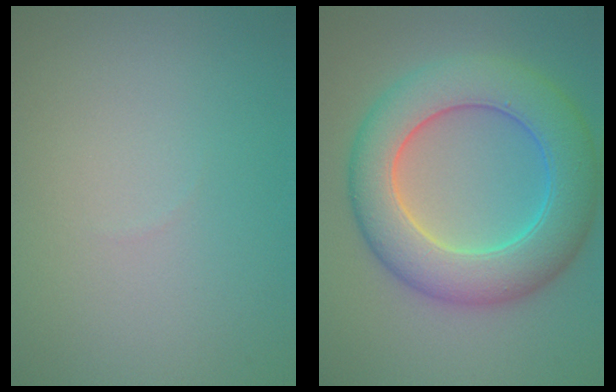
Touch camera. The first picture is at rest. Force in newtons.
{"total": 9.0, "press": 9.0, "slide": 0.1}